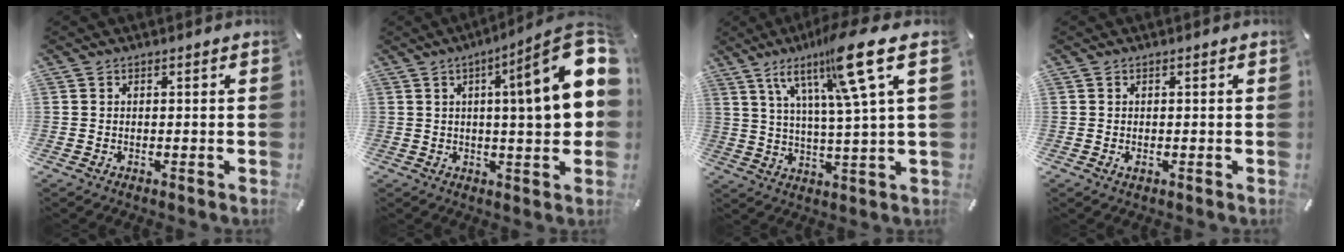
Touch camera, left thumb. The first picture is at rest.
{"total": 21.0, "force": [6.1, 4.3, 19.6], "torque": [-0.269, -0.040, 0.080]}
{"total": 17.4, "force": [9.8, 2.3, 14.2], "torque": [-0.228, -0.045, 0.143]}
{"total": 0.8, "force": [-0.2, 0.3, 0.7], "torque": [-0.014, -0.002, -0.002]}